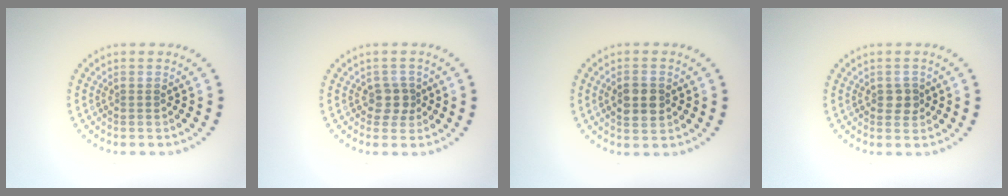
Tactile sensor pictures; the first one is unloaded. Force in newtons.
{"total": 1.9, "press": 1.6, "slide": 1.0}
{"total": 3.0, "press": 3.0, "slide": 0.1}
{"total": 1.6, "press": 1.6, "slide": 0.2}